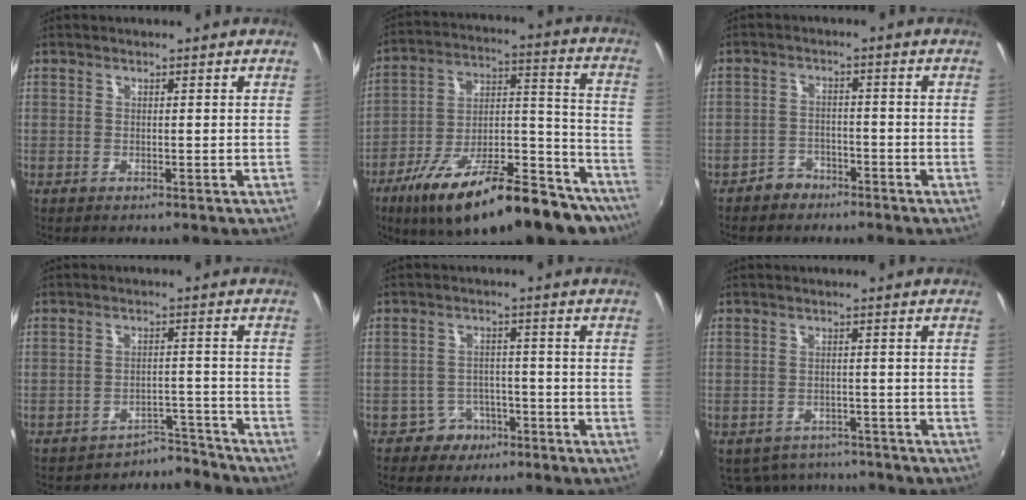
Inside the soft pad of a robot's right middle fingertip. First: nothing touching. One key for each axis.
{"total": 28.6, "fx": -19.8, "fy": 9.7, "fz": 18.2, "tx": -0.267, "ty": -0.003, "tz": -0.287}
{"total": 3.7, "fx": -3.0, "fy": 2.1, "fz": 0.4, "tx": -0.016, "ty": 0.012, "tz": -0.050}
{"total": 5.5, "fx": -5.2, "fy": 1.2, "fz": -1.1, "tx": 0.026, "ty": 0.025, "tz": -0.073}
{"total": 4.8, "fx": -3.2, "fy": 3.5, "fz": 0.3, "tx": -0.010, "ty": 0.019, "tz": -0.046}
{"total": 8.0, "fx": -6.8, "fy": 3.9, "fz": 1.8, "tx": -0.050, "ty": -0.003, "tz": -0.090}